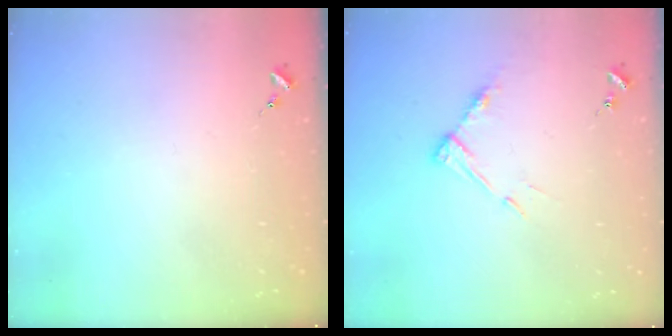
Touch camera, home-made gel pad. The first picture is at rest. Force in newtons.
{"total": 8.1, "press": 8.1, "slide": 0.6}